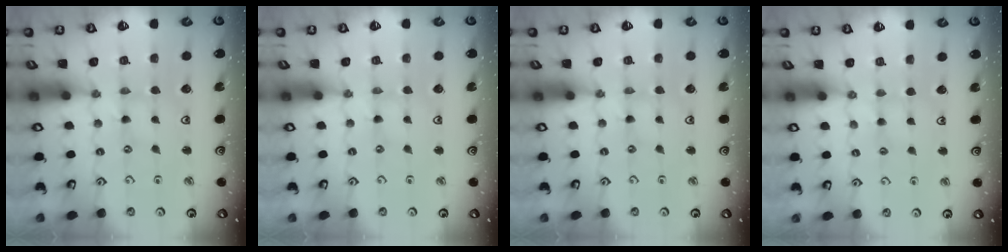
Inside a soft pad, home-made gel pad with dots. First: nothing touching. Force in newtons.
{"total": 0.0}
{"total": 0.0}
{"total": 3.1, "press": 3.0, "slide": 0.4}